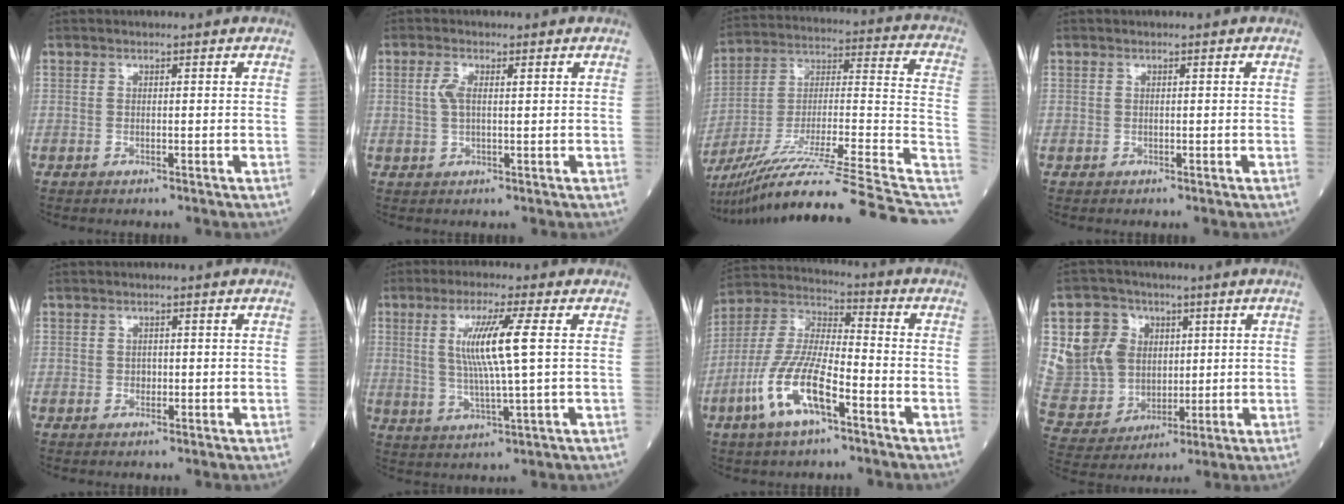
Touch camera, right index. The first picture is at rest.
{"total": 2.6, "force": [0.7, 0.9, 2.3], "torque": [-0.057, 0.011, 0.016]}
{"total": 30.0, "force": [-23.7, -0.4, 18.4], "torque": [-0.234, -0.007, -0.373]}
{"total": 0.0}
{"total": 0.6, "force": [-0.1, 0.5, 0.3], "torque": [-0.004, 0.002, -0.003]}
{"total": 8.7, "force": [1.8, -0.5, 8.5], "torque": [-0.172, -0.003, 0.037]}
{"total": 12.8, "force": [-5.8, 3.5, 10.9], "torque": [-0.234, -0.002, -0.113]}
{"total": 13.2, "force": [4.1, 11.8, 4.4], "torque": [-0.125, 0.039, 0.092]}